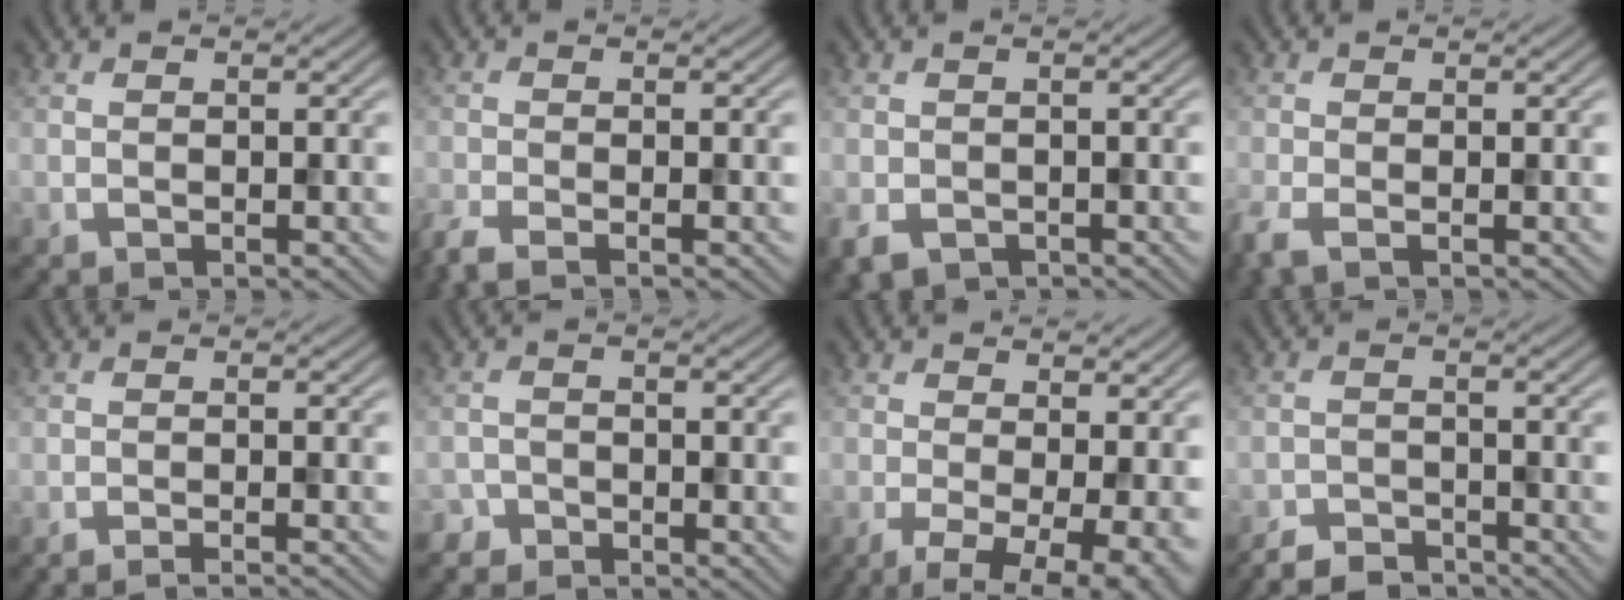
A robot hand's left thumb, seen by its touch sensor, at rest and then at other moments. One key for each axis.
{"total": 3.0, "fx": -2.1, "fy": 0.5, "fz": 2.0, "tx": -0.038, "ty": -0.006, "tz": -0.050}
{"total": 2.6, "fx": -1.4, "fy": 1.8, "fz": 1.1, "tx": -0.029, "ty": -0.014, "tz": -0.029}
{"total": 2.3, "fx": -1.4, "fy": 0.4, "fz": 1.8, "tx": -0.047, "ty": -0.008, "tz": -0.036}
{"total": 2.2, "fx": -1.6, "fy": 0.2, "fz": 1.5, "tx": -0.015, "ty": 0.006, "tz": -0.034}
{"total": 1.8, "fx": -1.6, "fy": 0.7, "fz": -0.2, "tx": 0.005, "ty": 0.001, "tz": -0.039}
{"total": 8.6, "fx": -2.2, "fy": 2.9, "fz": 7.8, "tx": -0.134, "ty": -0.013, "tz": -0.032}
{"total": 4.0, "fx": -3.8, "fy": 0.8, "fz": 1.1, "tx": -0.022, "ty": -0.003, "tz": -0.073}